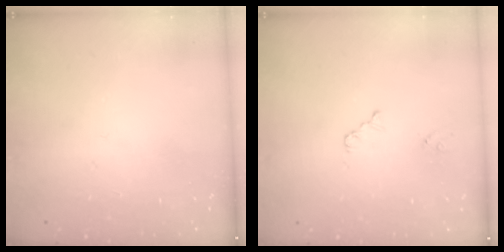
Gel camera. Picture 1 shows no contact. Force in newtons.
{"total": 2.2, "press": 2.2, "slide": 0.4}